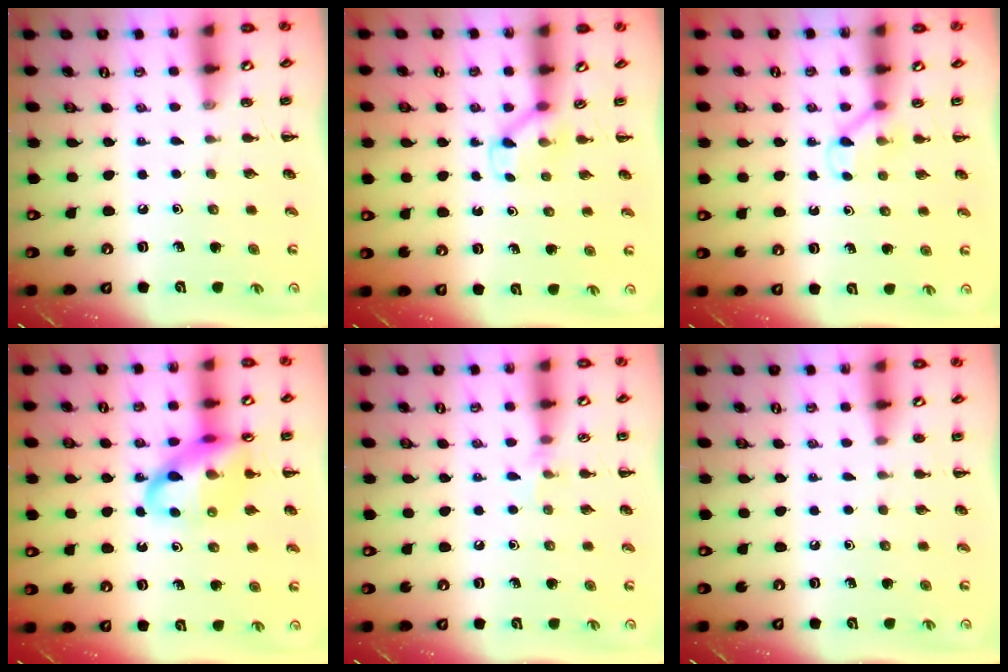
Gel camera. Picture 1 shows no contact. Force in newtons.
{"total": 2.6, "press": 2.4, "slide": 0.9}
{"total": 4.5, "press": 4.2, "slide": 1.5}
{"total": 15.2, "press": 14.9, "slide": 2.8}
{"total": 4.8, "press": 4.5, "slide": 1.4}
{"total": 0.5, "press": 0.5, "slide": 0.1}